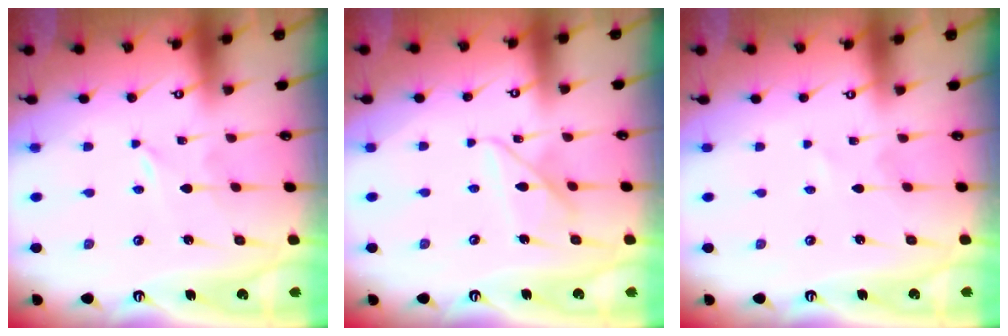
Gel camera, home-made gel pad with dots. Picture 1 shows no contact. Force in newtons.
{"total": 9.7, "press": 9.7, "slide": 0.7}
{"total": 0.0}